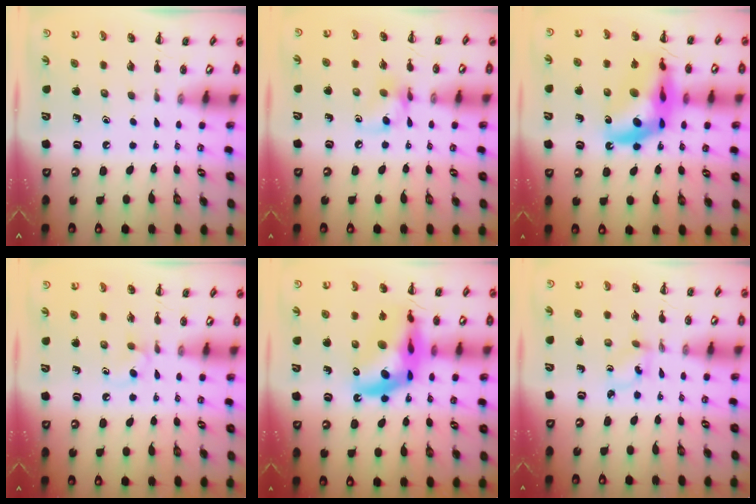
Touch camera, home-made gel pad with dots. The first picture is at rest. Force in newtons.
{"total": 7.9, "press": 7.9, "slide": 0.7}
{"total": 19.1, "press": 18.5, "slide": 4.4}
{"total": 2.9, "press": 2.6, "slide": 1.3}
{"total": 19.1, "press": 18.5, "slide": 4.4}
{"total": 1.2, "press": 1.1, "slide": 0.6}